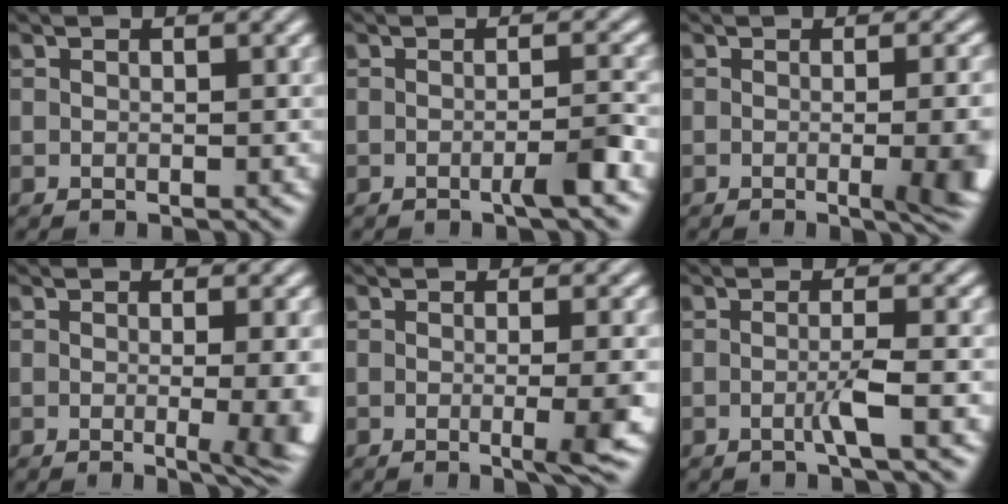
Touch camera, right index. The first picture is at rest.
{"total": 2.0, "force": [-1.1, -0.1, 1.7], "torque": [-0.020, 0.004, -0.022]}
{"total": 4.9, "force": [-1.2, 0.8, 4.7], "torque": [-0.049, -0.004, -0.021]}
{"total": 4.4, "force": [-0.8, 0.5, 4.3], "torque": [-0.047, -0.008, -0.015]}
{"total": 3.3, "force": [-0.8, 0.0, 3.2], "torque": [-0.042, -0.003, -0.015]}
{"total": 1.8, "force": [-0.8, -0.8, 1.4], "torque": [-0.019, -0.002, -0.015]}